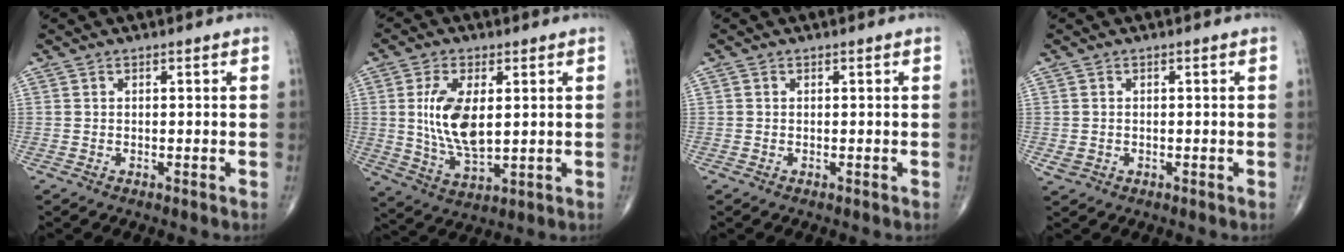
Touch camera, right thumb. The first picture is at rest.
{"total": 11.4, "force": [1.6, 5.5, 9.8], "torque": [-0.189, -0.017, 0.038]}
{"total": 0.0}
{"total": 1.6, "force": [-0.2, 1.4, 0.8], "torque": [-0.017, 0.002, 0.001]}